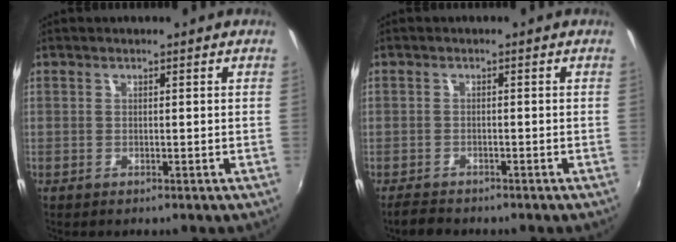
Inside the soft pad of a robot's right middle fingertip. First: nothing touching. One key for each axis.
{"total": 2.8, "fx": -2.3, "fy": 1.6, "fz": 0.4, "tx": -0.010, "ty": 0.005, "tz": -0.041}